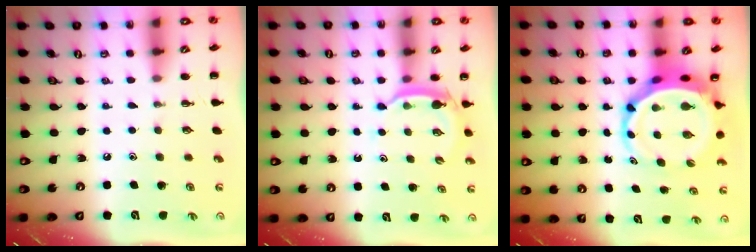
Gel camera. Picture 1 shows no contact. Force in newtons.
{"total": 4.0, "press": 3.9, "slide": 0.8}
{"total": 6.6, "press": 6.3, "slide": 2.0}